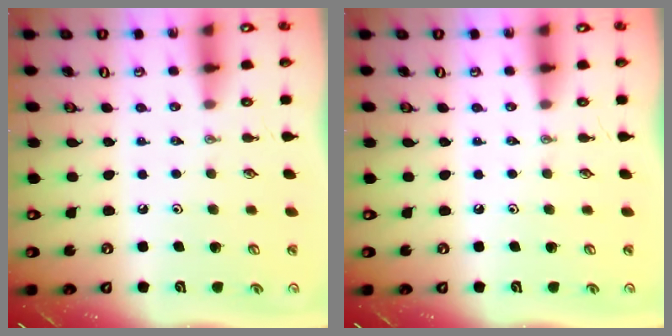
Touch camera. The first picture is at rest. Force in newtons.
{"total": 0.0}